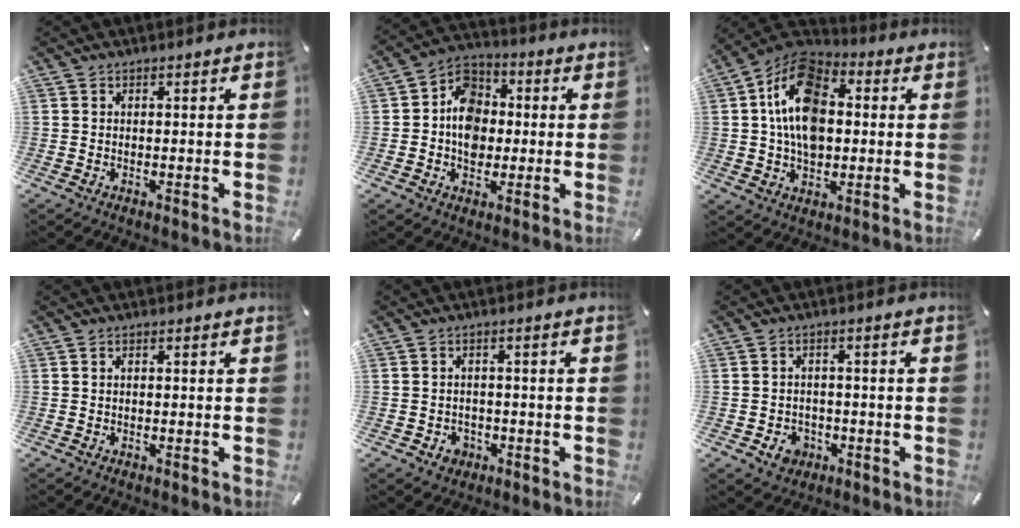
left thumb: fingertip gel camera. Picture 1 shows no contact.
{"total": 10.0, "force": [-1.3, 8.6, 5.0], "torque": [-0.091, 0.016, -0.027]}
{"total": 15.4, "force": [1.0, 11.0, 10.7], "torque": [-0.201, 0.003, 0.014]}
{"total": 0.6, "force": [0.1, 0.3, 0.5], "torque": [-0.009, 0.002, 0.000]}
{"total": 3.3, "force": [-1.3, 2.8, 0.9], "torque": [-0.015, 0.006, -0.025]}
{"total": 4.7, "force": [-1.9, 4.0, 1.7], "torque": [-0.025, 0.006, -0.036]}